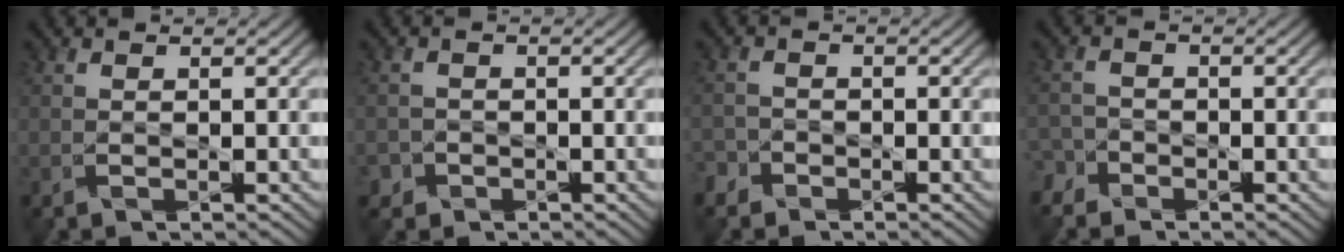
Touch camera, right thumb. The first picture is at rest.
{"total": 1.6, "force": [-1.1, 1.2, 0.2], "torque": [-0.001, -0.001, -0.024]}
{"total": 2.0, "force": [-1.5, 1.2, 0.3], "torque": [-0.006, 0.001, -0.041]}
{"total": 2.4, "force": [-2.0, 1.3, 0.5], "torque": [-0.012, -0.002, -0.051]}